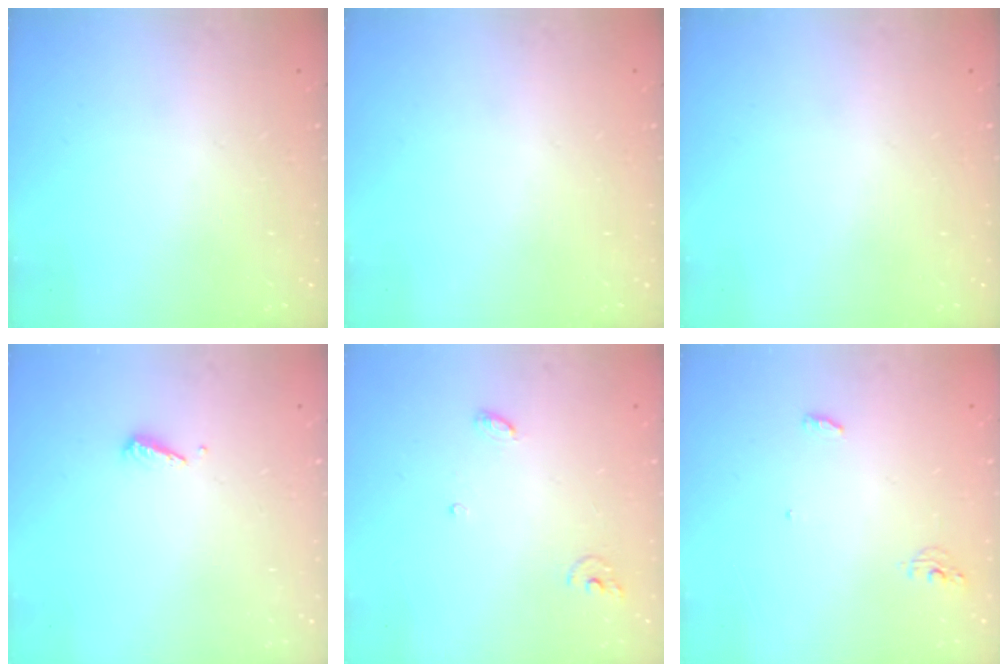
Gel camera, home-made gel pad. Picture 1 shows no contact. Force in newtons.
{"total": 0.0}
{"total": 0.0}
{"total": 2.9, "press": 2.9, "slide": 0.4}
{"total": 3.8, "press": 3.8, "slide": 0.2}
{"total": 4.1, "press": 4.0, "slide": 0.9}